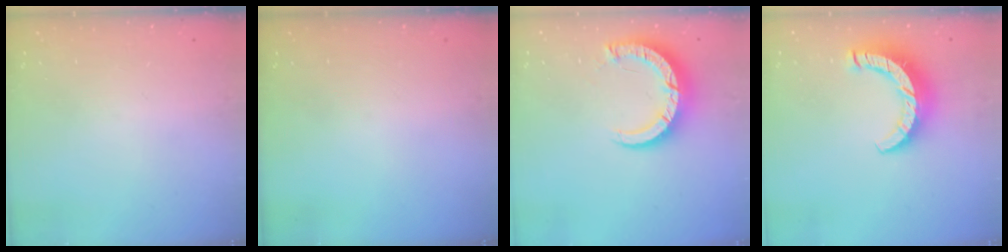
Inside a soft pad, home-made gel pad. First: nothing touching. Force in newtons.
{"total": 0.0}
{"total": 8.9, "press": 8.9, "slide": 0.9}
{"total": 10.4, "press": 10.4, "slide": 1.1}